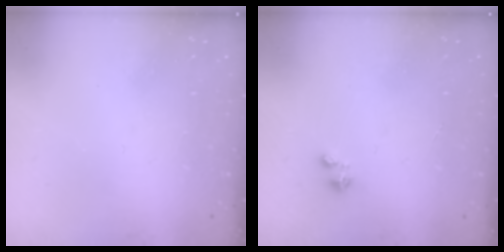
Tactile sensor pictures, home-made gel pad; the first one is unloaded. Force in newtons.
{"total": 0.0}